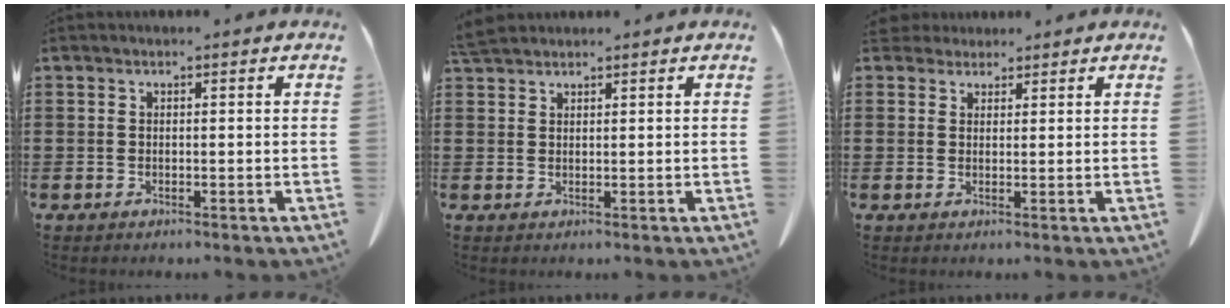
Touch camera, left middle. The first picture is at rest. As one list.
[{"total": 2.7, "force": [2.5, 0.5, 1.0], "torque": [-0.027, 0.000, 0.050]}, {"total": 2.5, "force": [2.2, 1.1, 0.3], "torque": [-0.006, 0.000, 0.043]}]